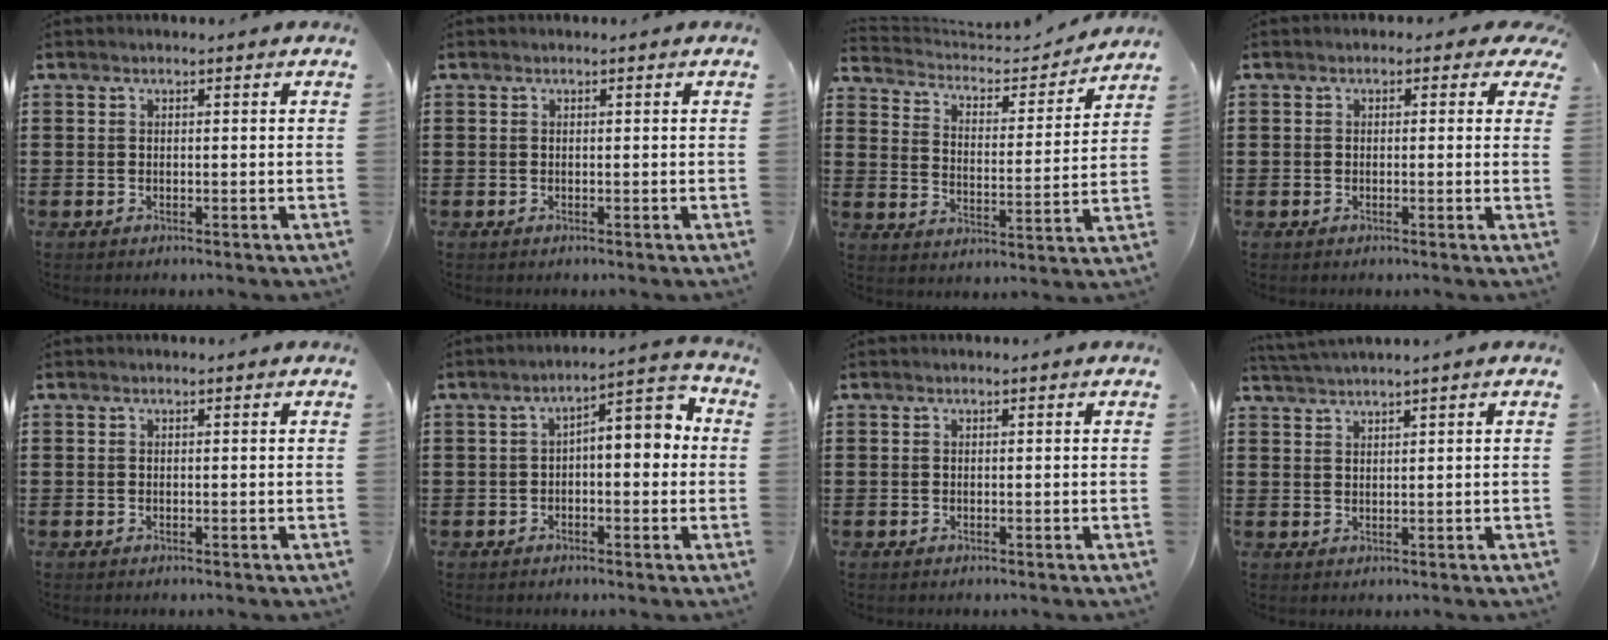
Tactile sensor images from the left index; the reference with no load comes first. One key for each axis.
{"total": 0.0}
{"total": 4.3, "fx": 4.0, "fy": 1.1, "fz": 0.9, "tx": -0.044, "ty": -0.029, "tz": 0.062}
{"total": 1.4, "fx": 0.2, "fy": 1.3, "fz": 0.5, "tx": -0.008, "ty": 0.006, "tz": -0.001}
{"total": 0.0}
{"total": 4.5, "fx": -0.3, "fy": 2.1, "fz": 3.9, "tx": -0.064, "ty": -0.008, "tz": -0.020}
{"total": 0.0}
{"total": 1.6, "fx": 1.5, "fy": -0.5, "fz": 0.2, "tx": -0.007, "ty": 0.000, "tz": 0.031}